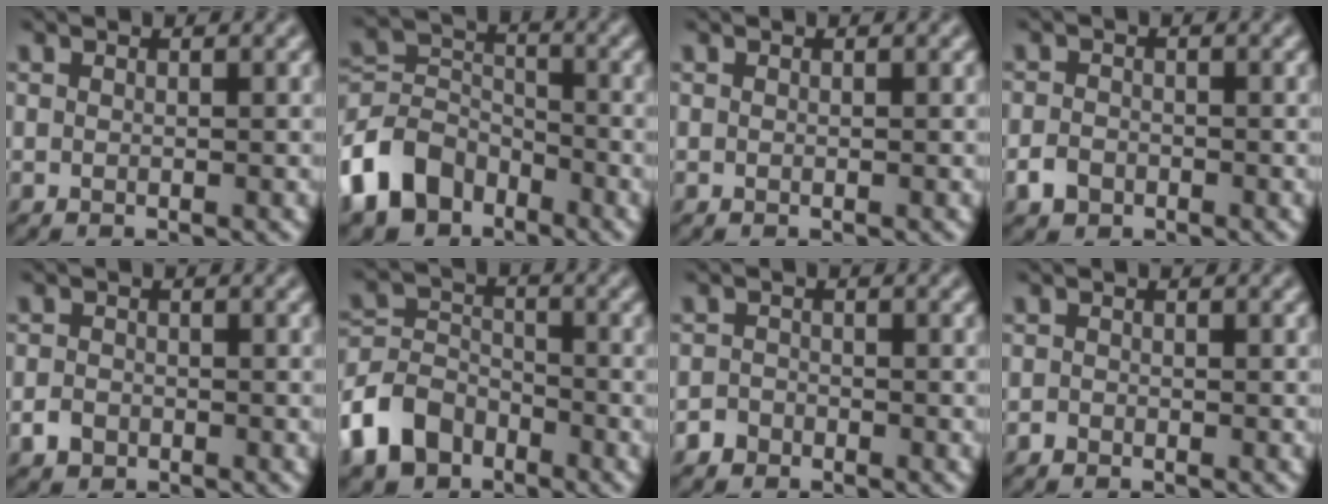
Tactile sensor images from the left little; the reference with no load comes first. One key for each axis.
{"total": 7.1, "fx": -4.4, "fy": 4.8, "fz": 2.9, "tx": -0.059, "ty": 0.005, "tz": -0.102}
{"total": 0.0}
{"total": 1.8, "fx": -1.0, "fy": 1.3, "fz": 0.6, "tx": -0.011, "ty": 0.001, "tz": -0.023}
{"total": 1.4, "fx": -0.8, "fy": 1.1, "fz": 0.5, "tx": -0.007, "ty": 0.001, "tz": -0.018}
{"total": 6.1, "fx": -3.9, "fy": 4.2, "fz": 2.3, "tx": -0.055, "ty": 0.006, "tz": -0.090}
{"total": 1.5, "fx": -1.1, "fy": 1.0, "fz": 0.1, "tx": 0.010, "ty": 0.005, "tz": -0.022}
{"total": 0.6, "fx": -0.5, "fy": 0.4, "fz": 0.0, "tx": 0.002, "ty": -0.002, "tz": -0.010}